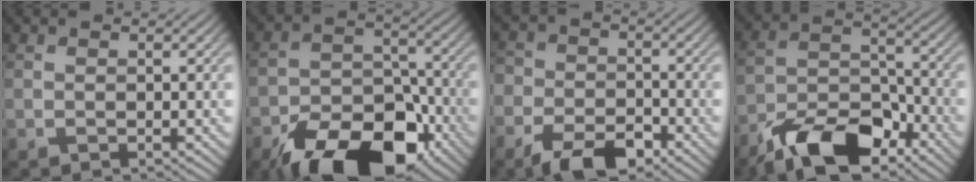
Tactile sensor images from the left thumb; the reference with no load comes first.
{"total": 16.1, "force": [-10.6, 8.0, 9.1], "torque": [-0.160, -0.021, -0.180]}
{"total": 7.7, "force": [-5.0, 4.2, 4.1], "torque": [-0.081, -0.006, -0.100]}
{"total": 12.5, "force": [-9.1, 5.3, 6.8], "torque": [-0.123, -0.001, -0.181]}